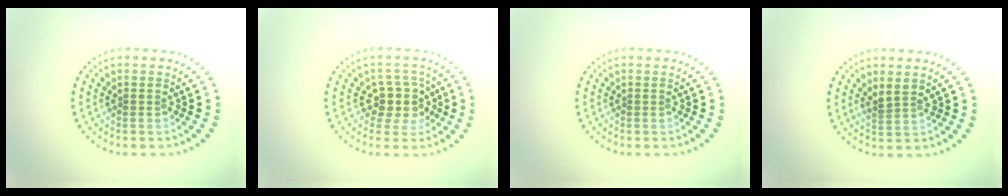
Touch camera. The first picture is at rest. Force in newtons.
{"total": 3.1, "press": 2.7, "slide": 1.5}
{"total": 0.0}
{"total": 1.4, "press": 1.1, "slide": 0.9}